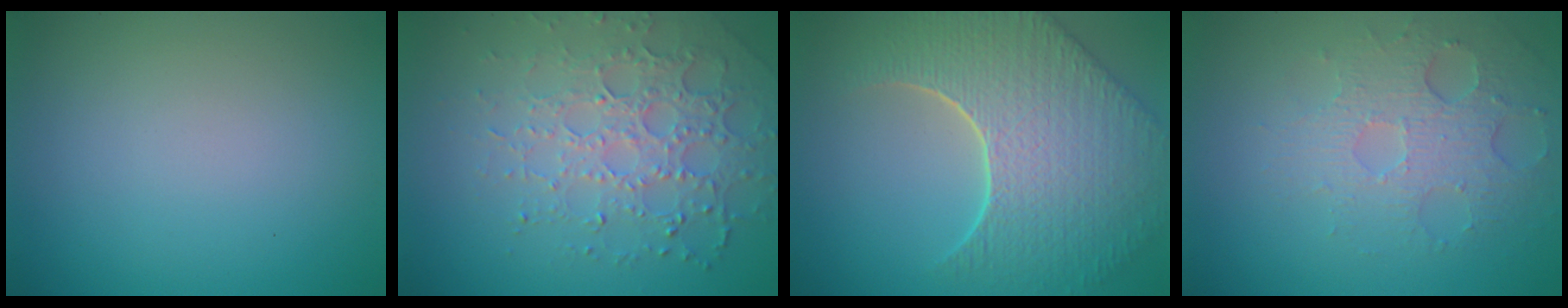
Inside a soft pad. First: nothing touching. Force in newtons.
{"total": 4.9, "press": 4.3, "slide": 2.5}
{"total": 9.4, "press": 6.6, "slide": 6.7}
{"total": 3.5, "press": 3.2, "slide": 1.5}